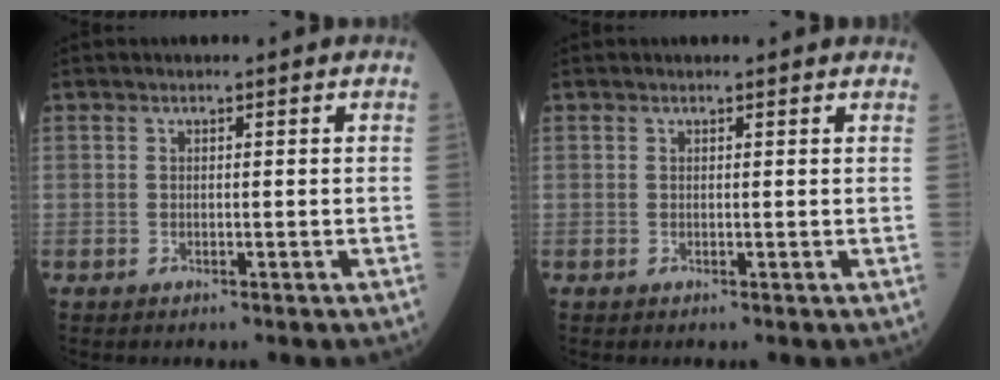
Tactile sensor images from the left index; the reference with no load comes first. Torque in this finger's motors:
{"motor_torque": [0.72, -0.95, 0.07, 0.03]}